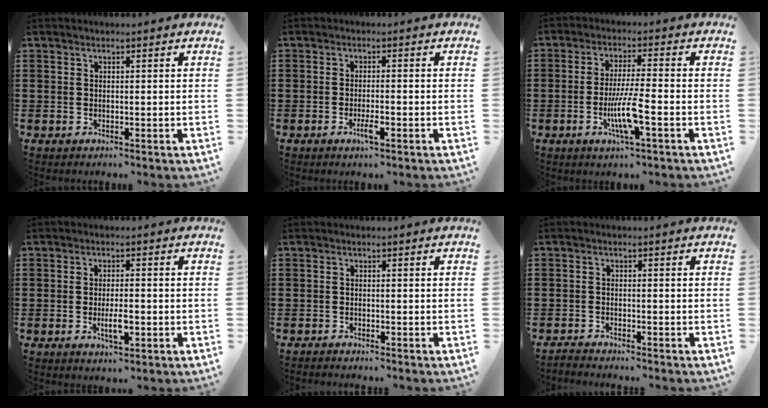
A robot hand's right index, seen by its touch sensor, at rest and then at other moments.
{"total": 2.8, "force": [-1.3, 0.5, 2.4], "torque": [-0.048, -0.002, -0.025]}
{"total": 7.1, "force": [-2.4, 0.6, 6.6], "torque": [-0.129, -0.015, -0.046]}
{"total": 3.9, "force": [-1.1, 1.2, 3.5], "torque": [-0.067, 0.001, -0.021]}
{"total": 1.1, "force": [-1.1, -0.1, -0.1], "torque": [0.001, -0.001, -0.022]}
{"total": 1.8, "force": [-1.7, -0.1, -0.3], "torque": [0.002, 0.002, -0.037]}